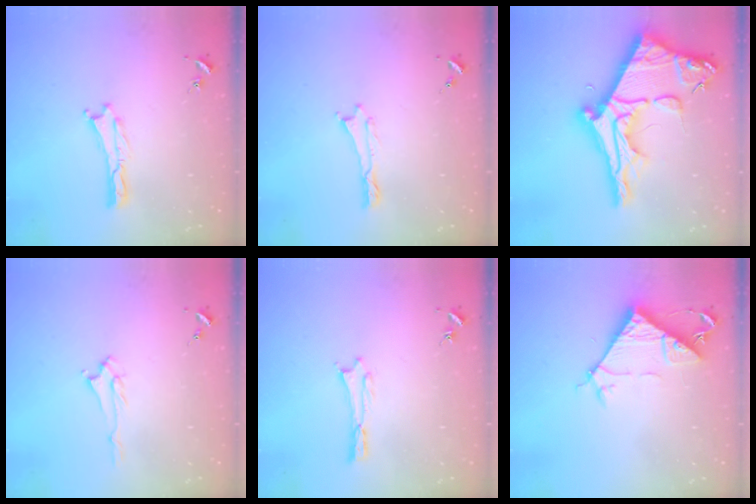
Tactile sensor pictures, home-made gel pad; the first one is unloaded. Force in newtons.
{"total": 0.0}
{"total": 13.4, "press": 13.4, "slide": 1.3}
{"total": 1.4, "press": 1.4, "slide": 0.3}
{"total": 0.0}
{"total": 7.7, "press": 7.7, "slide": 0.8}